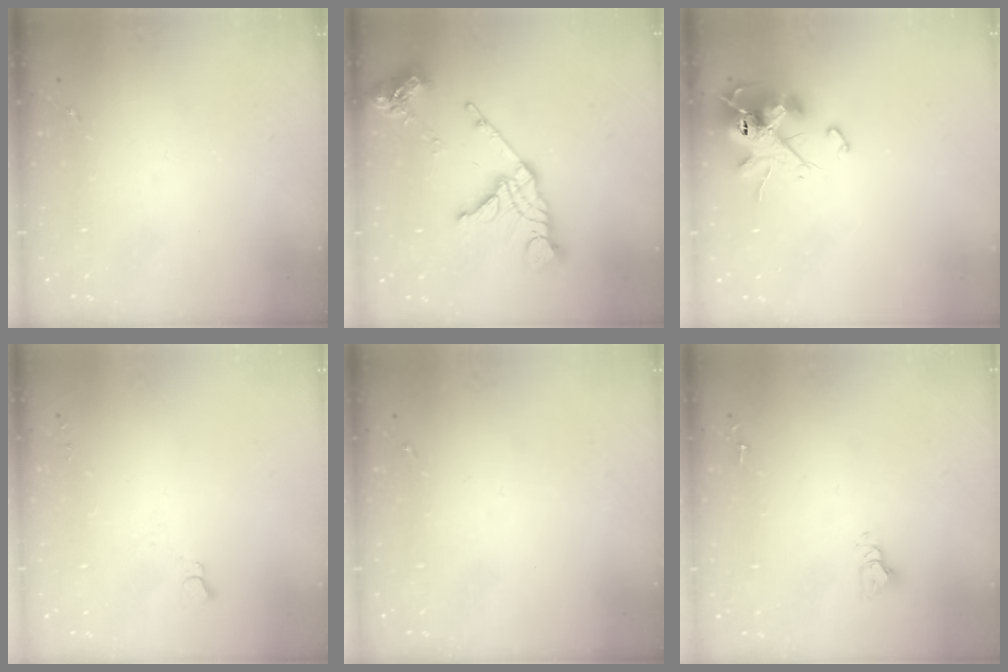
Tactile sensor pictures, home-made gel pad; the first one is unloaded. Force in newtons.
{"total": 17.0, "press": 16.9, "slide": 1.8}
{"total": 13.9, "press": 13.8, "slide": 1.3}
{"total": 2.8, "press": 2.7, "slide": 0.3}
{"total": 0.0}
{"total": 4.8, "press": 4.8, "slide": 0.4}